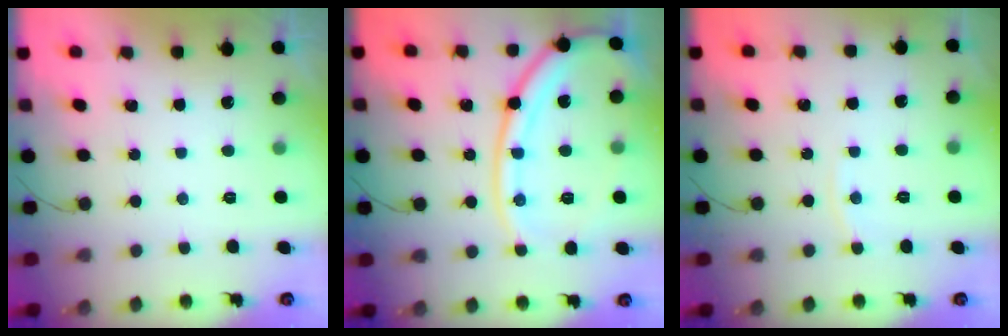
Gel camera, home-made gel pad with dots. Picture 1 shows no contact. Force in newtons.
{"total": 15.3, "press": 15.2, "slide": 1.7}
{"total": 2.7, "press": 2.7, "slide": 0.3}